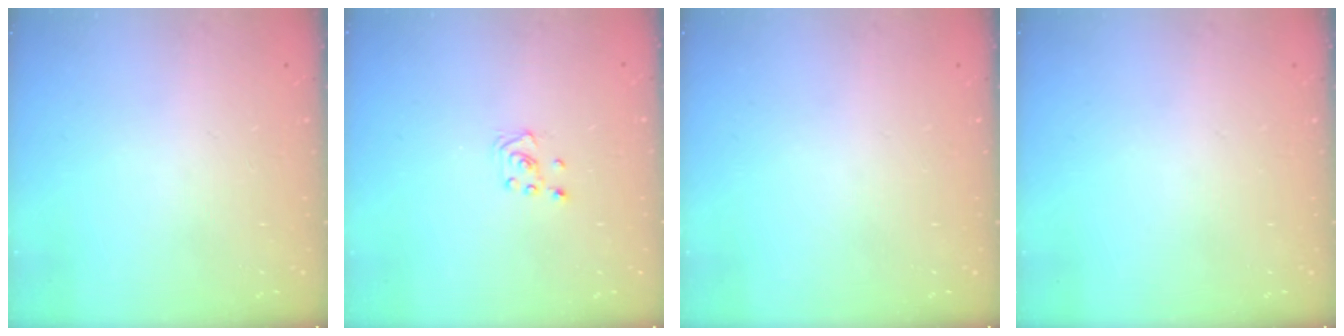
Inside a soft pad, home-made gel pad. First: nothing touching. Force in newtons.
{"total": 3.1, "press": 3.1, "slide": 0.3}
{"total": 0.0}
{"total": 0.0}